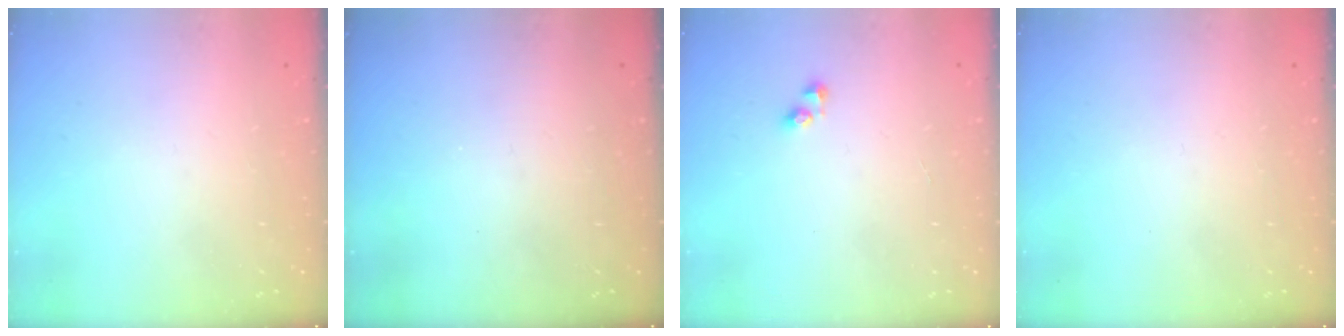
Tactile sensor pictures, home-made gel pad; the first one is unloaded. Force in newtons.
{"total": 0.0}
{"total": 2.9, "press": 2.9, "slide": 0.1}
{"total": 0.0}